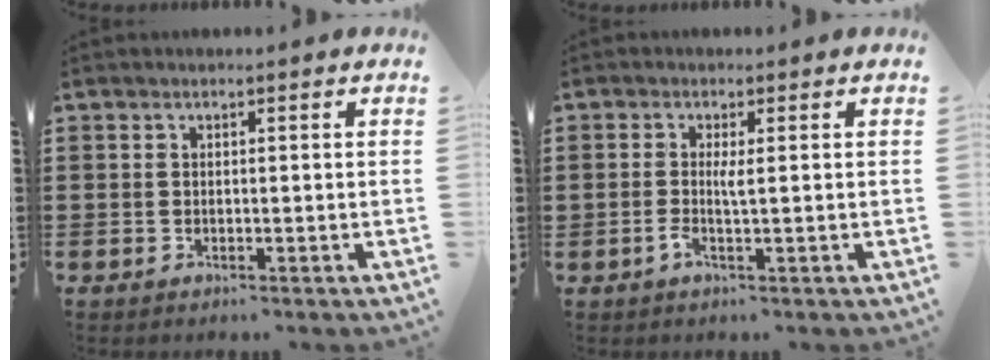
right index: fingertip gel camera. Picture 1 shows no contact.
{"total": 1.8, "force": [-0.2, 0.1, 1.8], "torque": [-0.044, -0.007, -0.006]}